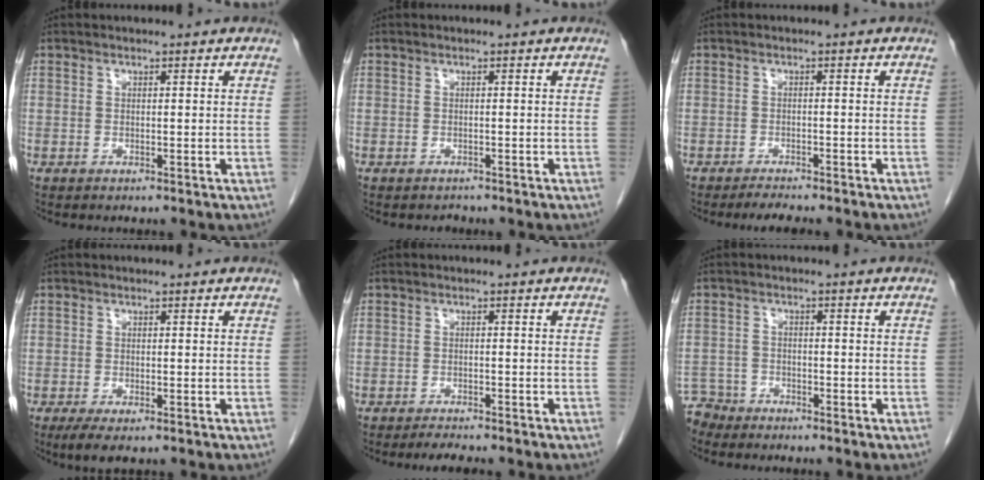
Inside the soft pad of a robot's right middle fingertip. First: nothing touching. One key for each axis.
{"total": 0.7, "fx": -0.6, "fy": 0.3, "fz": -0.2, "tx": -0.007, "ty": -0.002, "tz": -0.011}
{"total": 2.6, "fx": -2.4, "fy": 0.1, "fz": 1.0, "tx": -0.024, "ty": -0.009, "tz": -0.036}
{"total": 3.1, "fx": -1.9, "fy": 1.0, "fz": 2.3, "tx": -0.046, "ty": -0.009, "tz": -0.029}
{"total": 2.6, "fx": -2.4, "fy": 0.1, "fz": 1.0, "tx": -0.023, "ty": -0.009, "tz": -0.036}
{"total": 4.1, "fx": -3.8, "fy": 1.4, "fz": -0.9, "tx": 0.018, "ty": -0.005, "tz": -0.074}